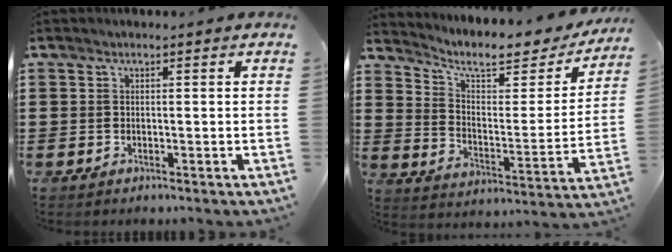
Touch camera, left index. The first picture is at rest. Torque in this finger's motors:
{"motor_torque": [2.00, -0.14, 0.08, 0.07]}